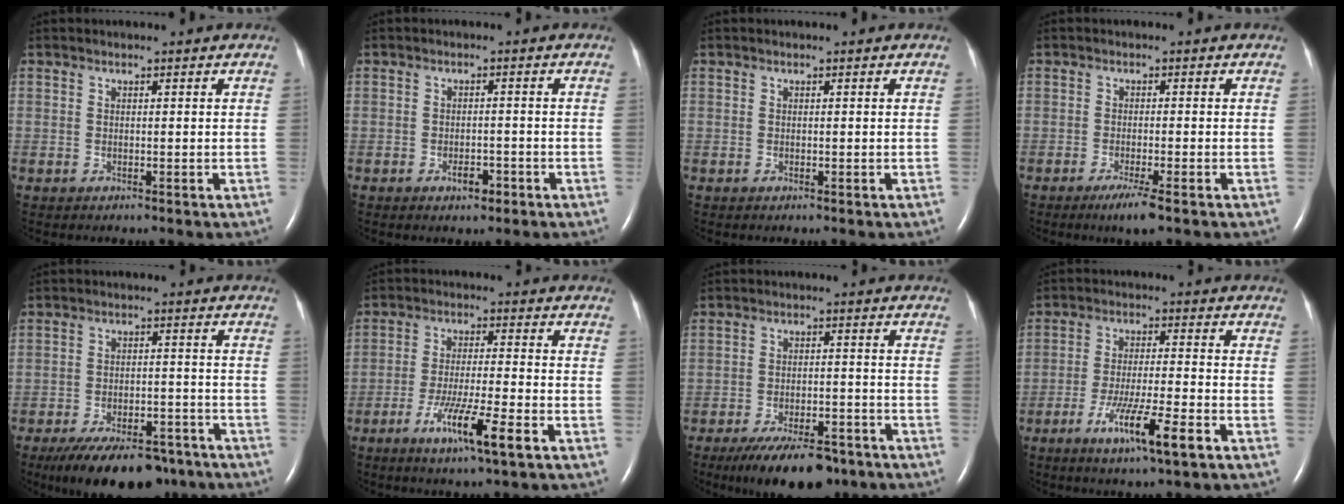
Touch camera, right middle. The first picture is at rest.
{"total": 2.5, "force": [-1.5, 1.1, 1.7], "torque": [-0.025, 0.003, -0.021]}
{"total": 0.0}
{"total": 3.6, "force": [-2.2, -0.1, 2.8], "torque": [-0.055, -0.012, -0.040]}
{"total": 15.1, "force": [-11.5, 6.1, 7.5], "torque": [-0.119, -0.003, -0.167]}
{"total": 8.9, "force": [-4.6, -0.1, 7.6], "torque": [-0.140, -0.018, -0.081]}
{"total": 11.7, "force": [-8.8, 4.1, 6.6], "torque": [-0.102, -0.009, -0.137]}
{"total": 9.2, "force": [-4.8, 0.1, 7.9], "torque": [-0.144, -0.018, -0.083]}